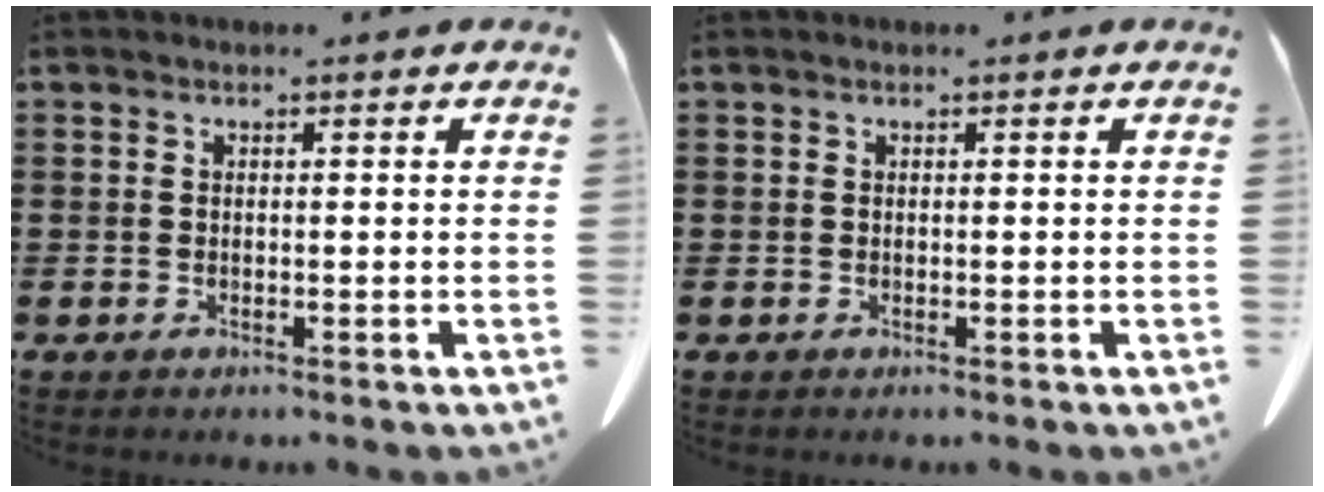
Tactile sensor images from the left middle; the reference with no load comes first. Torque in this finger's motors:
{"motor_torque": [0.00, 0.00, 0.00, 0.00]}